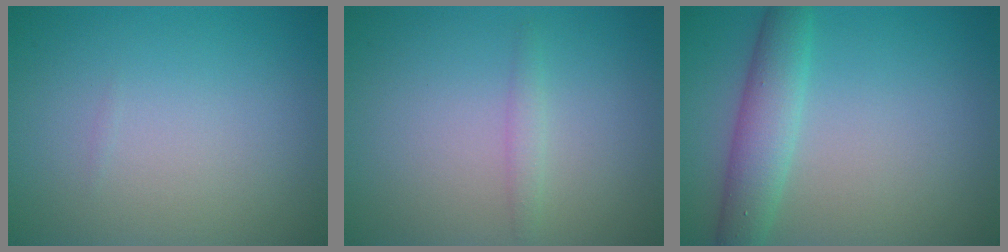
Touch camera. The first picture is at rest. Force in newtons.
{"total": 1.0, "press": 1.0, "slide": 0.1}
{"total": 4.0, "press": 4.0, "slide": 0.1}